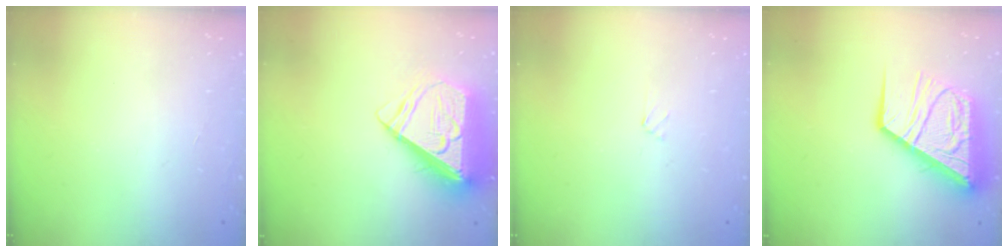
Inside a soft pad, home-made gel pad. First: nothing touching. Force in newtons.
{"total": 10.3, "press": 10.1, "slide": 1.5}
{"total": 1.9, "press": 1.9, "slide": 0.2}
{"total": 16.5, "press": 16.4, "slide": 2.0}